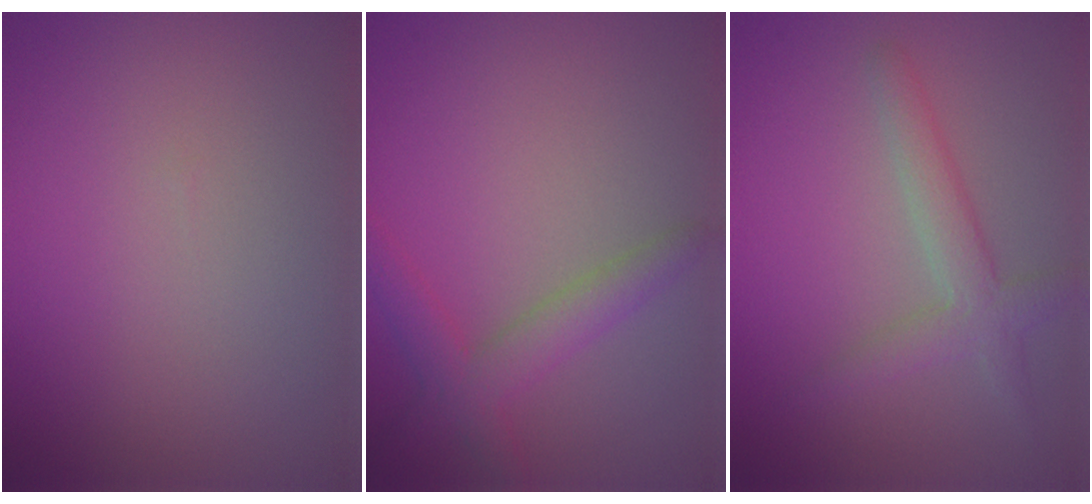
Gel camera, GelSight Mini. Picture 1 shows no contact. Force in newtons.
{"total": 2.2, "press": 2.2, "slide": 0.2}
{"total": 3.0, "press": 3.0, "slide": 0.1}